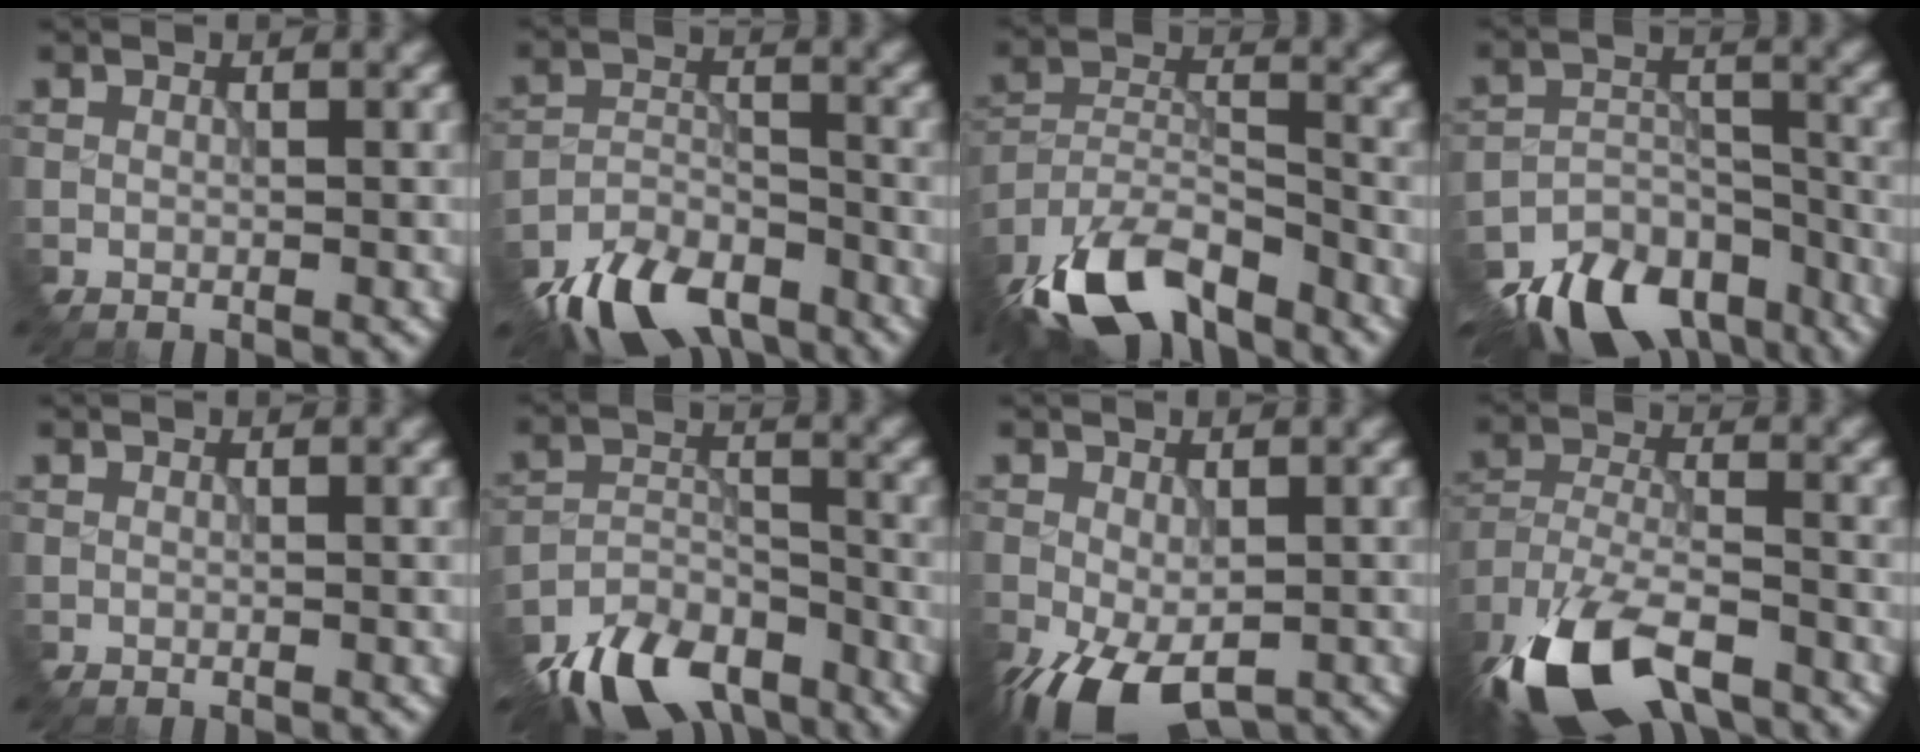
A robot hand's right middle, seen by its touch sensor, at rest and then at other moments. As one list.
[{"total": 8.4, "force": [-7.0, 3.4, 3.2], "torque": [-0.047, -0.010, -0.129]}, {"total": 10.9, "force": [-8.7, 4.0, 5.2], "torque": [-0.093, -0.004, -0.159]}, {"total": 11.2, "force": [-9.4, 4.6, 3.9], "torque": [-0.062, -0.012, -0.142]}, {"total": 0.0}, {"total": 9.2, "force": [-7.8, 3.8, 3.3], "torque": [-0.053, -0.008, -0.135]}, {"total": 7.8, "force": [-4.2, 3.9, 5.3], "torque": [-0.104, -0.030, -0.057]}, {"total": 12.7, "force": [-9.0, 5.5, 7.0], "torque": [-0.160, -0.034, -0.159]}]